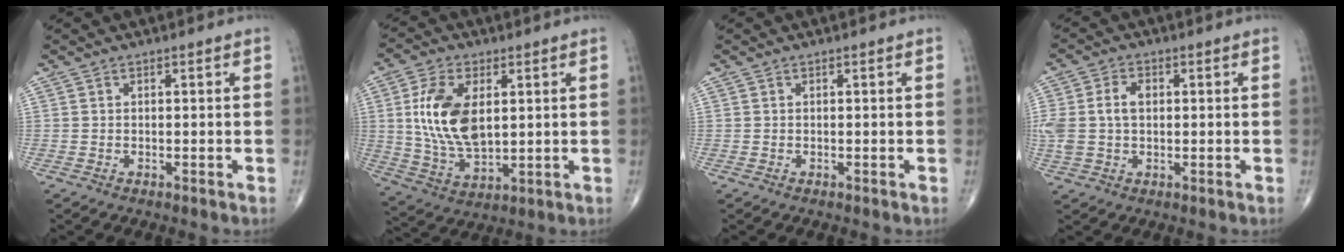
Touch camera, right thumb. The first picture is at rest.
{"total": 14.0, "force": [2.5, 7.7, 11.4], "torque": [-0.213, -0.012, 0.055]}
{"total": 0.0}
{"total": 7.7, "force": [0.7, 5.2, 5.7], "torque": [-0.136, 0.020, 0.018]}